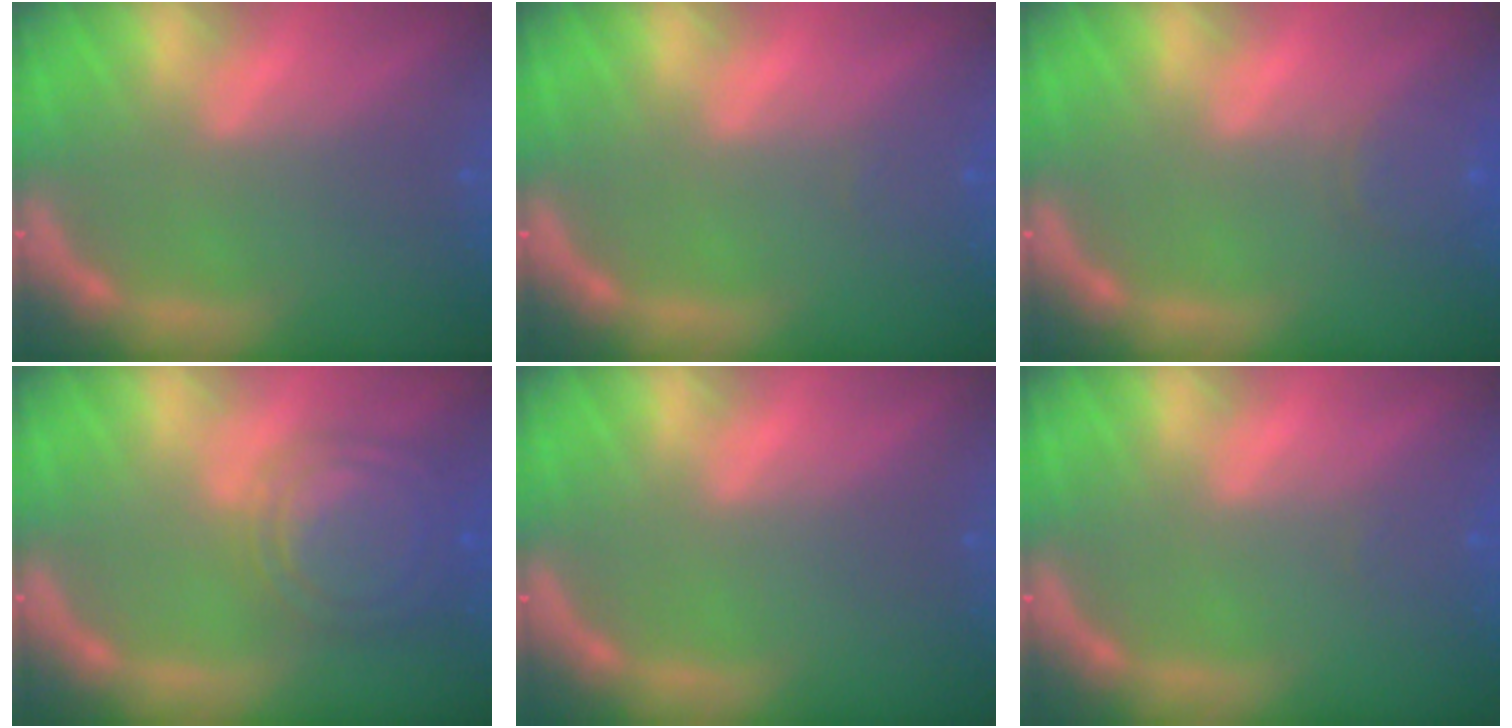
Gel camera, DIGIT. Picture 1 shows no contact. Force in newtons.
{"total": 1.0}
{"total": 3.0}
{"total": 8.0}
{"total": 0.0}
{"total": 1.0}